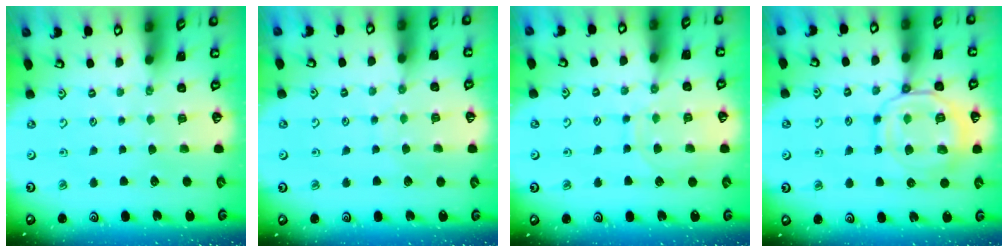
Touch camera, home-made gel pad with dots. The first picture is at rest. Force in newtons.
{"total": 5.9, "press": 5.9, "slide": 0.6}
{"total": 9.0, "press": 9.0, "slide": 0.7}
{"total": 13.0, "press": 13.0, "slide": 1.4}